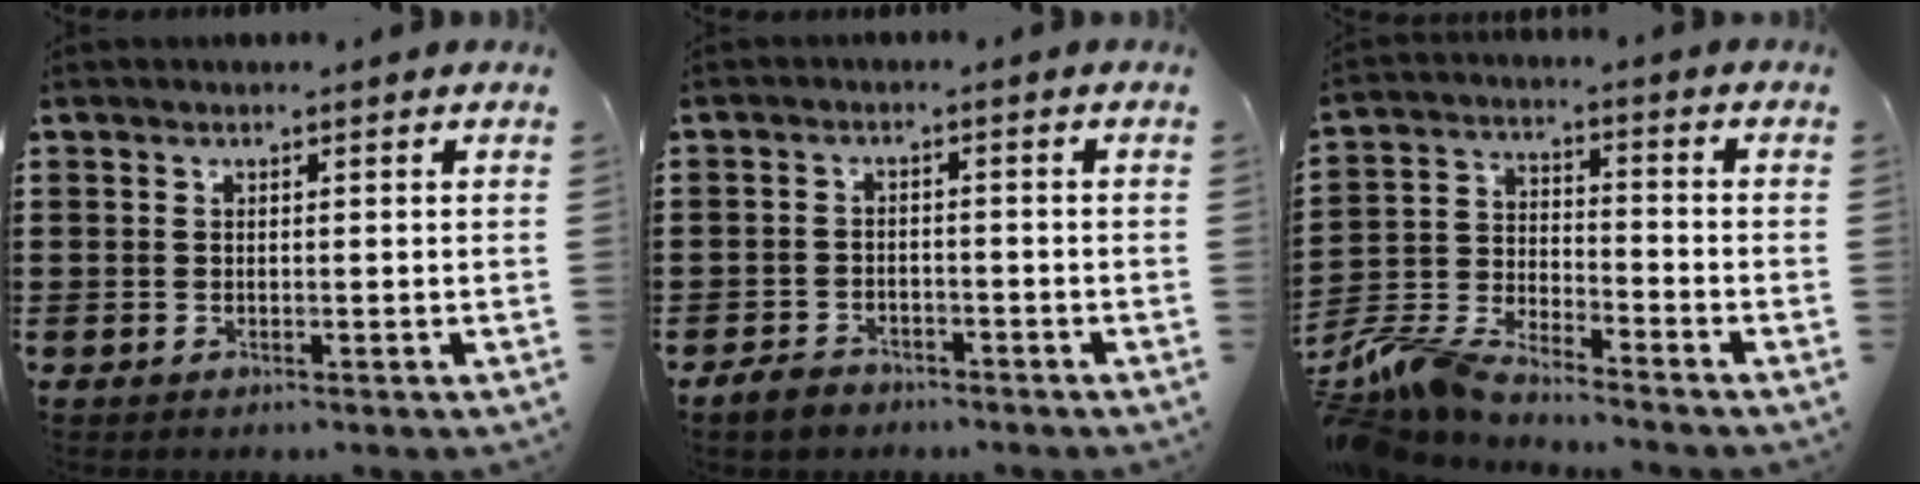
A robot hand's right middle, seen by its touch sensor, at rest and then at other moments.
{"total": 2.7, "force": [-2.4, 1.0, 0.5], "torque": [-0.023, 0.001, -0.052]}
{"total": 7.9, "force": [-7.5, 0.8, 2.2], "torque": [-0.068, 0.000, -0.156]}